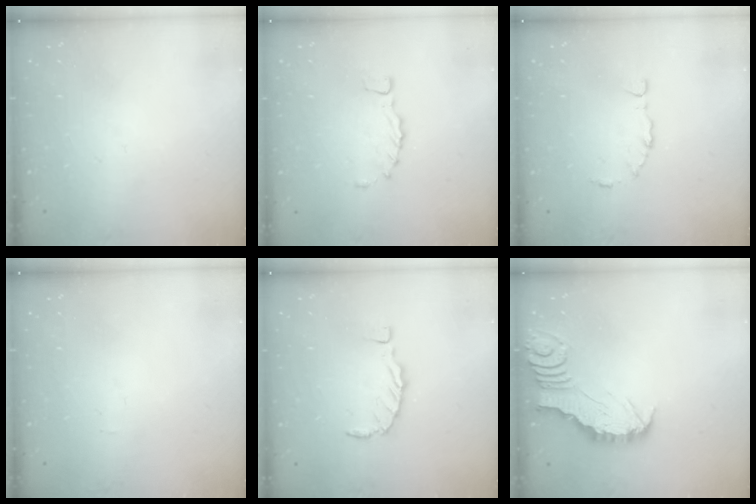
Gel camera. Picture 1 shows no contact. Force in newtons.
{"total": 1.8, "press": 1.7, "slide": 0.3}
{"total": 5.2, "press": 5.2, "slide": 0.8}
{"total": 1.0, "press": 1.0, "slide": 0.0}
{"total": 0.0}
{"total": 2.9, "press": 2.9, "slide": 0.3}